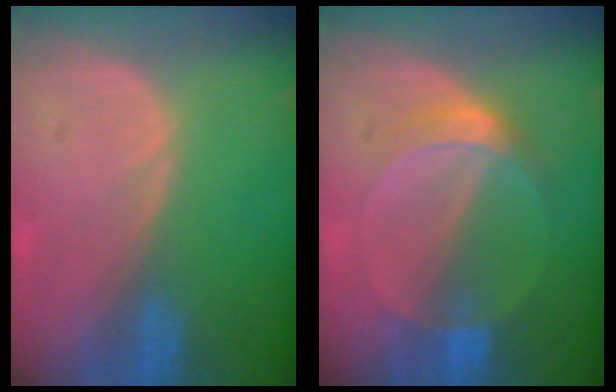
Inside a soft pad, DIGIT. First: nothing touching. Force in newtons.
{"total": 5.1, "press": 4.7, "slide": 2.0}